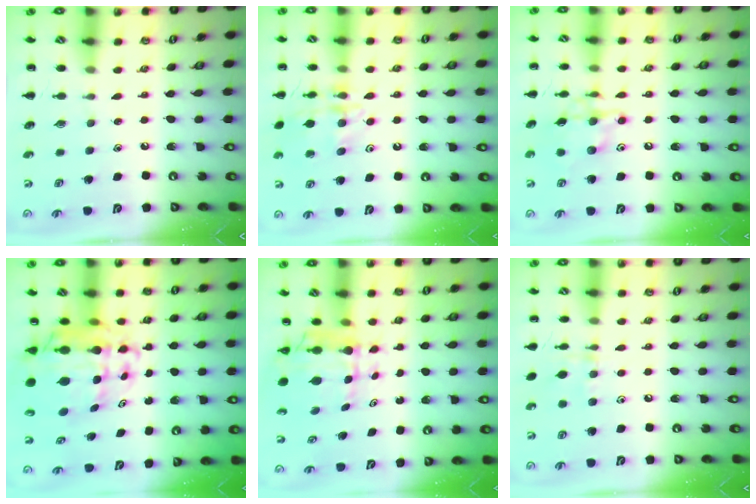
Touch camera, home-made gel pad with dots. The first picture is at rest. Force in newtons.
{"total": 15.8, "press": 15.8, "slide": 1.0}
{"total": 13.2, "press": 13.2, "slide": 0.7}
{"total": 12.2, "press": 11.7, "slide": 3.5}
{"total": 6.4, "press": 5.9, "slide": 2.4}
{"total": 5.9, "press": 5.8, "slide": 1.2}